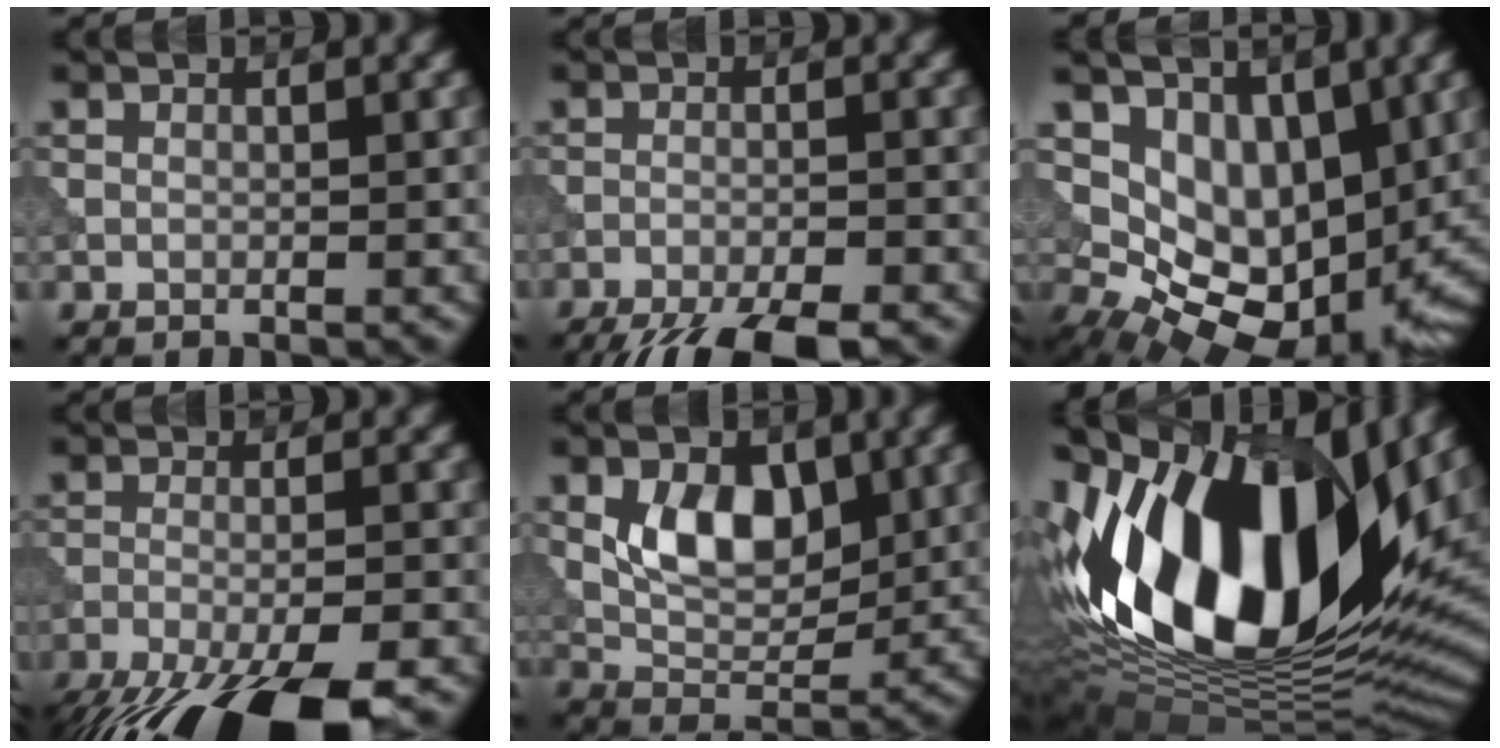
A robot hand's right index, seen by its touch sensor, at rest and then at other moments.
{"total": 8.8, "force": [-7.6, 1.9, 4.1], "torque": [-0.069, -0.030, -0.115]}
{"total": 10.1, "force": [0.8, 6.8, 7.4], "torque": [-0.097, -0.024, 0.027]}
{"total": 12.7, "force": [-10.1, 3.5, 7.0], "torque": [-0.124, -0.056, -0.143]}
{"total": 5.7, "force": [1.2, 3.4, 4.3], "torque": [-0.072, -0.007, 0.022]}
{"total": 18.9, "force": [3.9, 10.1, 15.6], "torque": [-0.287, 0.015, 0.053]}